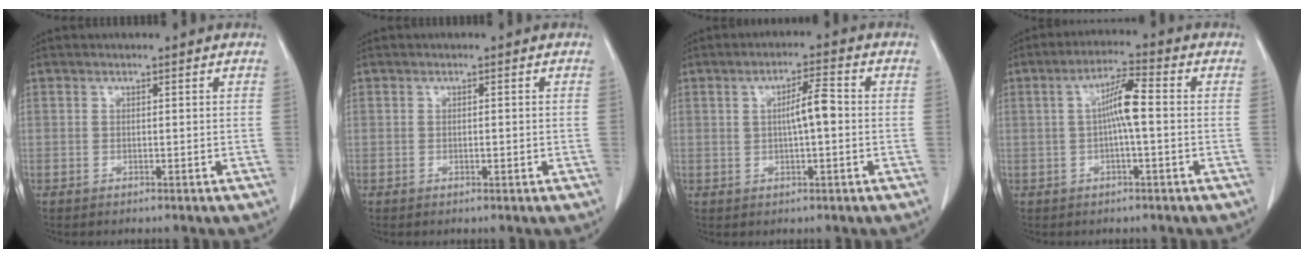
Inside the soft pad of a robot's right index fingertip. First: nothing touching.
{"total": 0.6, "force": [0.0, 0.3, 0.5], "torque": [-0.007, 0.001, 0.005]}
{"total": 4.7, "force": [0.4, 0.8, 4.6], "torque": [-0.074, 0.011, 0.009]}
{"total": 5.8, "force": [0.1, 0.5, 5.8], "torque": [-0.107, 0.014, -0.001]}